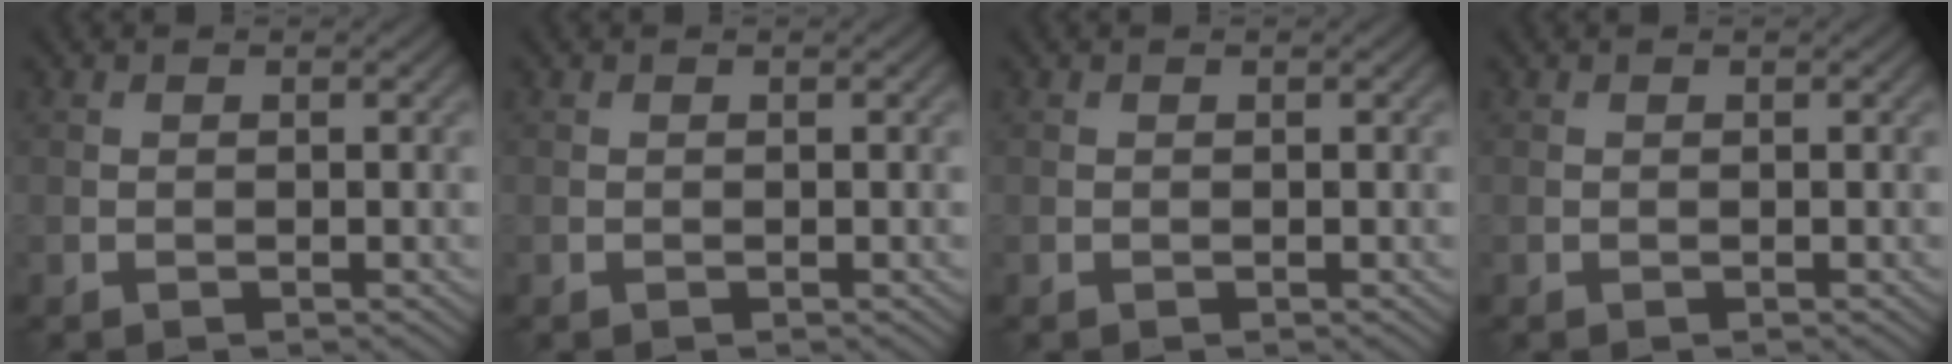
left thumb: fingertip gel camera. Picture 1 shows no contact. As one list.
[{"total": 0.0}, {"total": 0.0}, {"total": 0.0}]